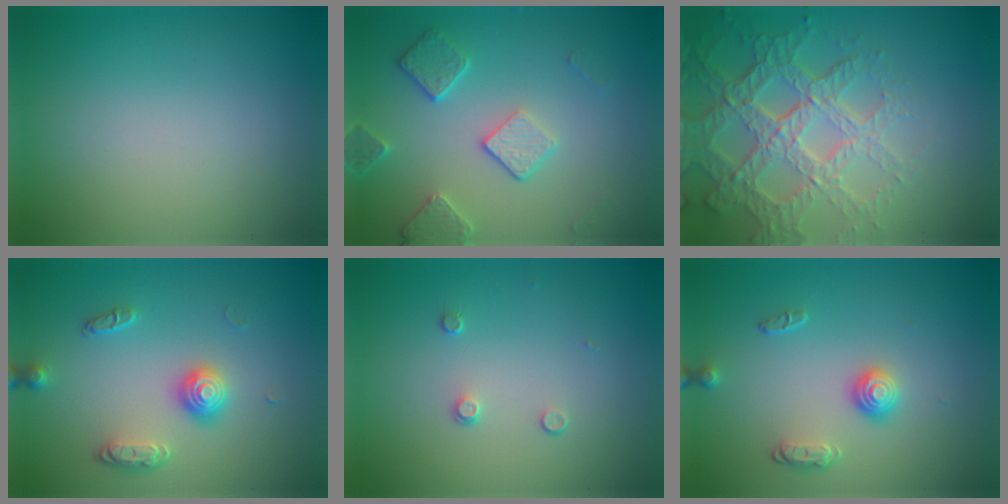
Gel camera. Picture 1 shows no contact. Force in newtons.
{"total": 3.6, "press": 3.0, "slide": 1.9}
{"total": 7.4, "press": 5.2, "slide": 5.2}
{"total": 2.6, "press": 2.2, "slide": 1.5}
{"total": 0.9, "press": 0.6, "slide": 0.6}
{"total": 2.1, "press": 1.6, "slide": 1.4}